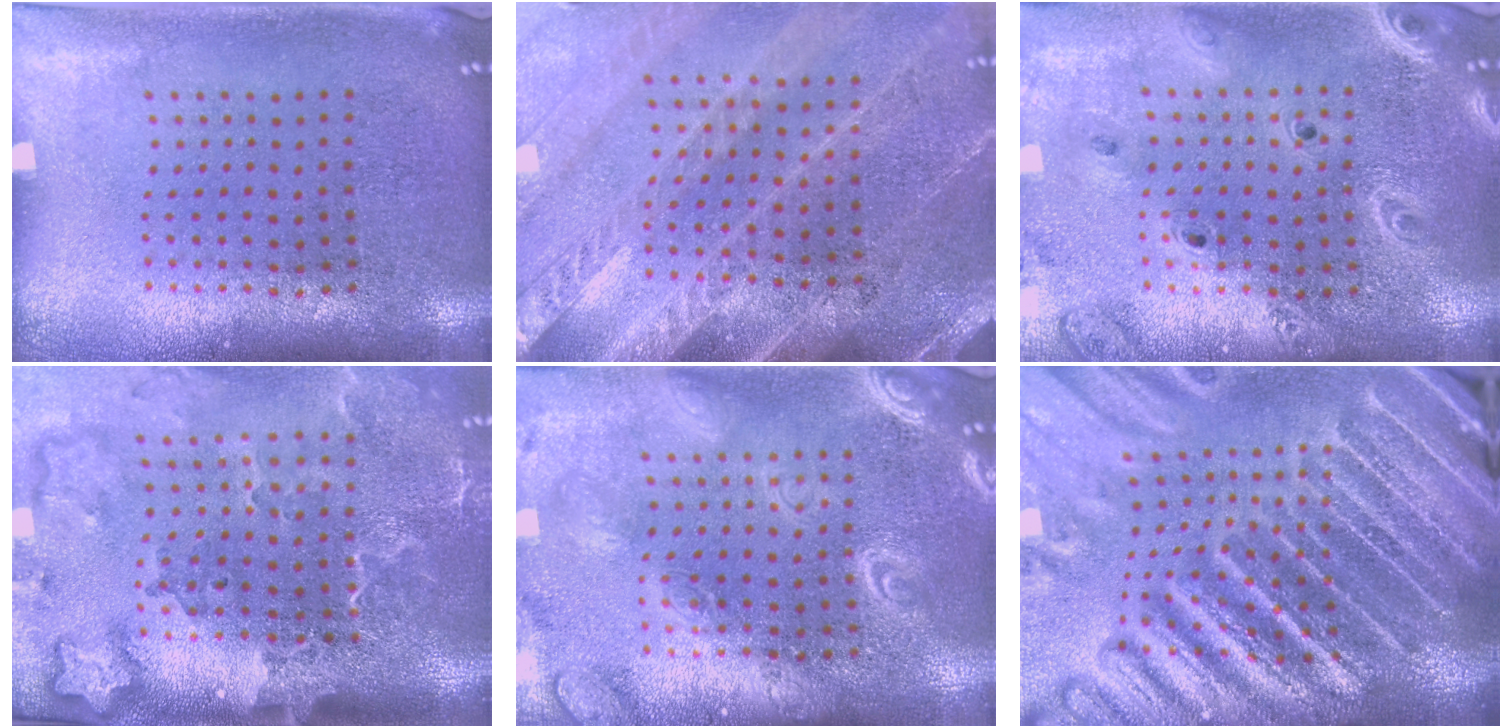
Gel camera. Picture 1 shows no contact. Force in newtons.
{"total": 2.9, "press": 2.6, "slide": 1.1}
{"total": 2.4, "press": 2.1, "slide": 1.1}
{"total": 3.3, "press": 2.4, "slide": 2.2}
{"total": 3.7, "press": 3.7, "slide": 0.4}
{"total": 5.7, "press": 4.9, "slide": 2.8}